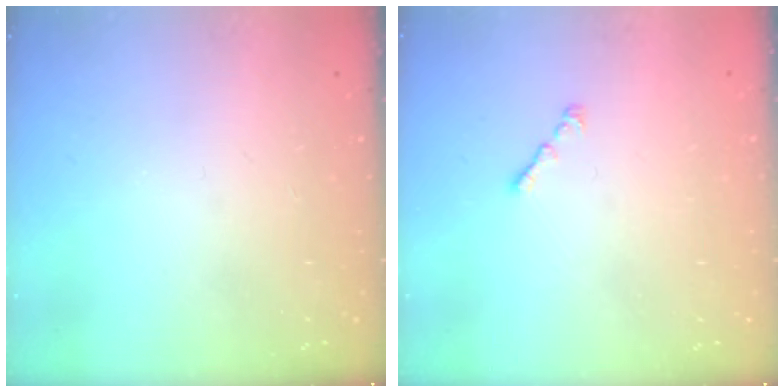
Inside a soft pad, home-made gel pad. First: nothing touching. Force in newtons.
{"total": 1.0, "press": 0.9, "slide": 0.5}